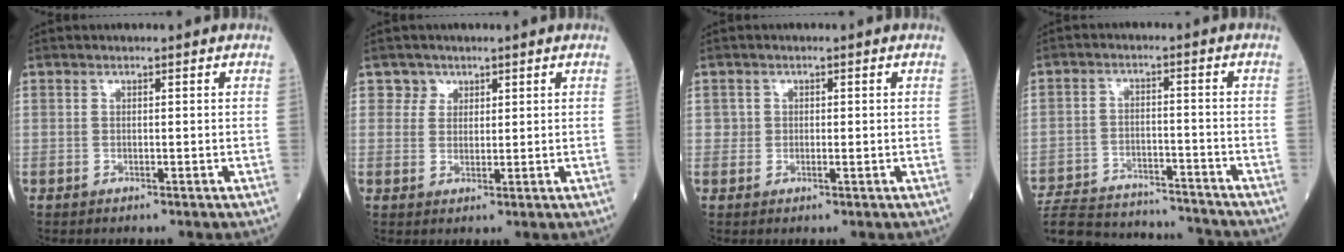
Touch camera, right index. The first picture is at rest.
{"total": 2.2, "force": [1.4, 1.7, -0.3], "torque": [0.016, 0.001, 0.019]}
{"total": 1.0, "force": [0.1, 0.9, 0.3], "torque": [-0.005, 0.001, 0.003]}
{"total": 18.9, "force": [-17.9, 3.3, 5.1], "torque": [-0.119, -0.004, -0.260]}